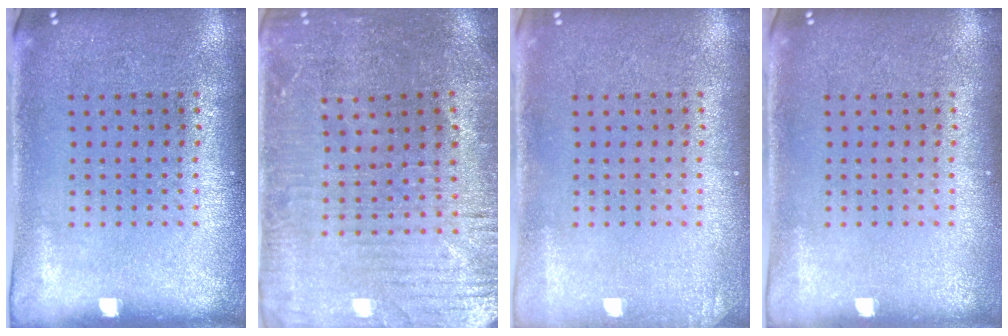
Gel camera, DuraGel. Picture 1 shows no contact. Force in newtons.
{"total": 1.4, "press": 1.3, "slide": 0.5}
{"total": 0.7, "press": 0.7, "slide": 0.1}
{"total": 0.0}